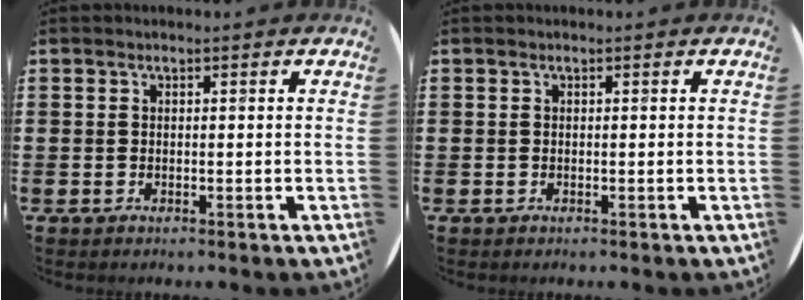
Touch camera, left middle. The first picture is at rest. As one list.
[{"total": 0.0}]